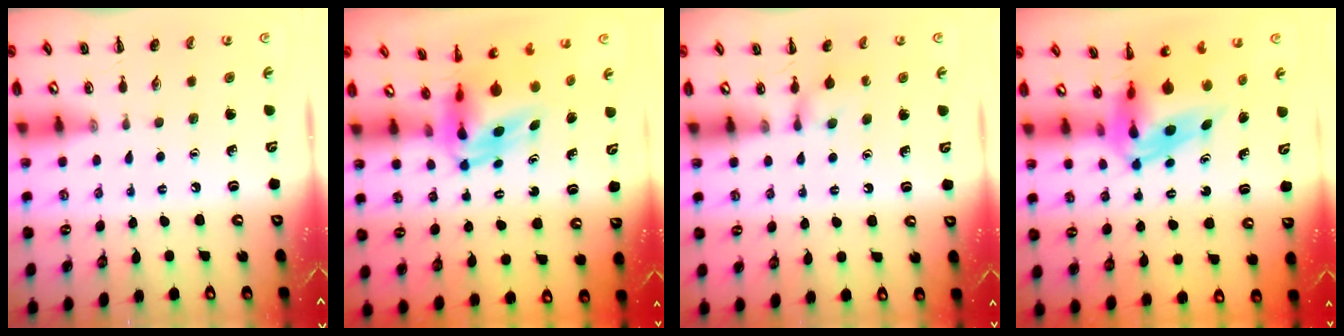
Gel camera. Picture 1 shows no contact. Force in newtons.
{"total": 5.1, "press": 4.9, "slide": 1.5}
{"total": 4.5, "press": 4.2, "slide": 1.5}
{"total": 9.5, "press": 9.0, "slide": 3.1}